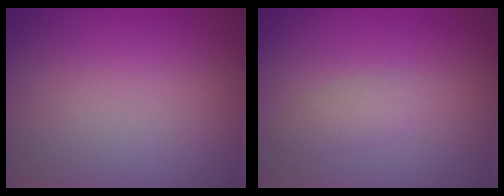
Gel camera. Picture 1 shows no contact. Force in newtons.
{"total": 1.3, "press": 1.3, "slide": 0.1}